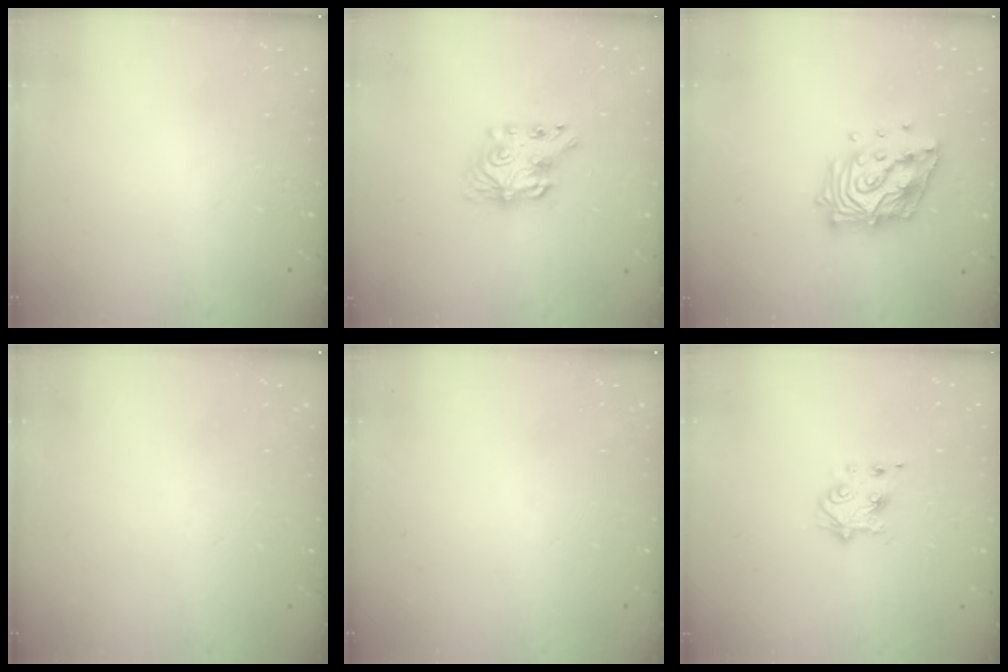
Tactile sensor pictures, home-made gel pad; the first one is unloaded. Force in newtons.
{"total": 7.7, "press": 7.7, "slide": 0.7}
{"total": 14.7, "press": 14.6, "slide": 1.9}
{"total": 0.0}
{"total": 0.0}
{"total": 5.3, "press": 5.2, "slide": 0.8}